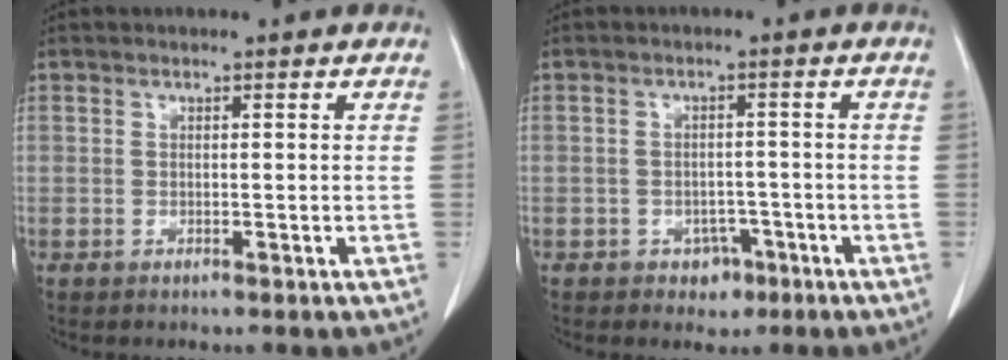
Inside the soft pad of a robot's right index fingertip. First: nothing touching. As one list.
[{"total": 3.3, "force": [-1.8, 2.5, 0.9], "torque": [-0.004, 0.010, -0.019]}]